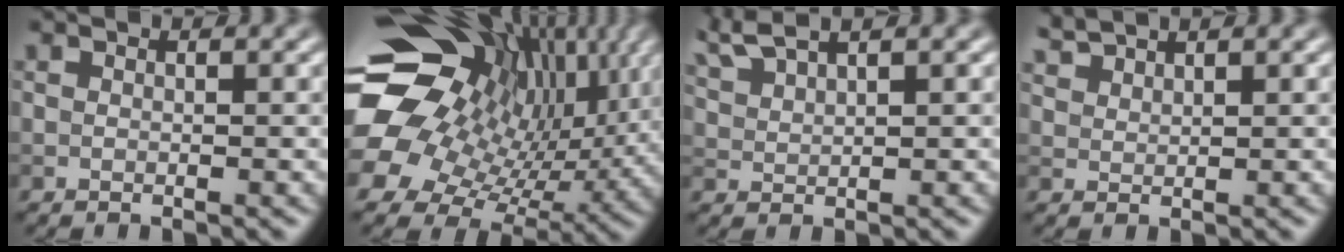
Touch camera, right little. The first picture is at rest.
{"total": 17.9, "force": [4.3, 13.3, 11.2], "torque": [-0.220, 0.025, 0.095]}
{"total": 3.2, "force": [2.7, 0.6, 1.7], "torque": [-0.040, 0.014, 0.058]}
{"total": 1.8, "force": [1.7, 0.2, 0.2], "torque": [-0.006, 0.005, 0.039]}